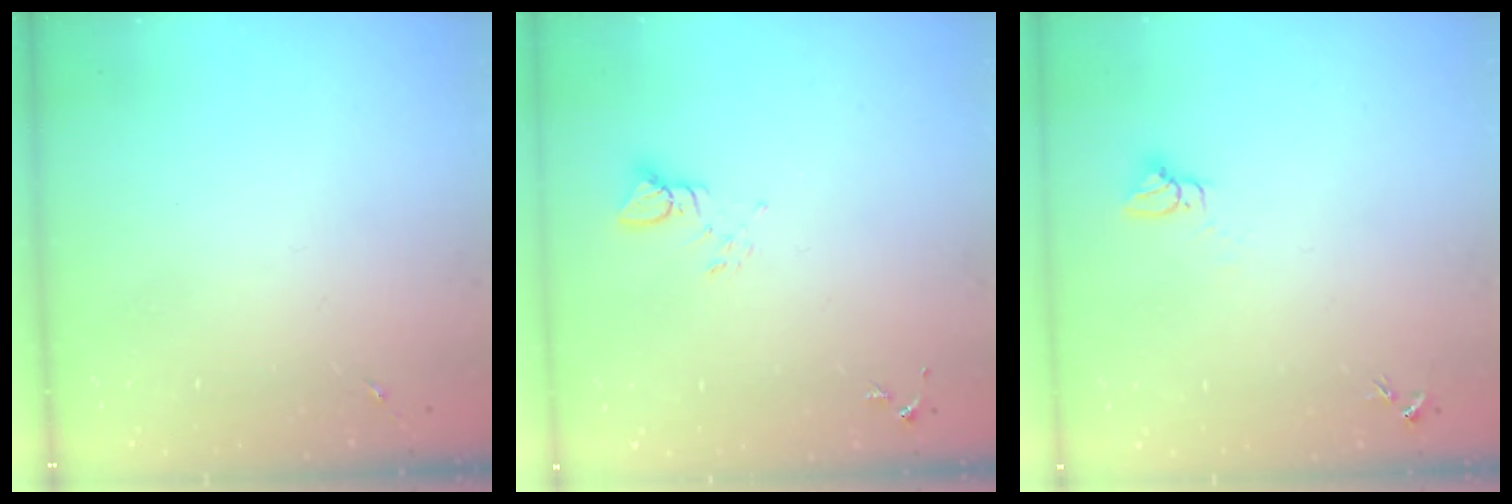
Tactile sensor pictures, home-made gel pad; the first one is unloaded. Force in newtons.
{"total": 4.0, "press": 4.0, "slide": 0.1}
{"total": 3.0, "press": 3.0, "slide": 0.1}